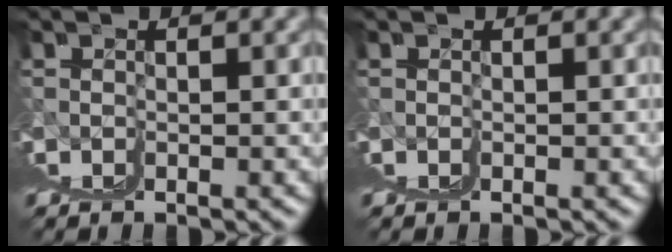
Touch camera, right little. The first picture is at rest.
{"total": 0.0}